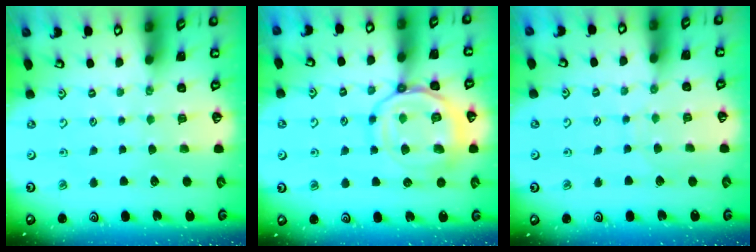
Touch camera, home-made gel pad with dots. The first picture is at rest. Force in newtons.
{"total": 16.4, "press": 16.3, "slide": 1.6}
{"total": 5.6, "press": 5.6, "slide": 0.5}